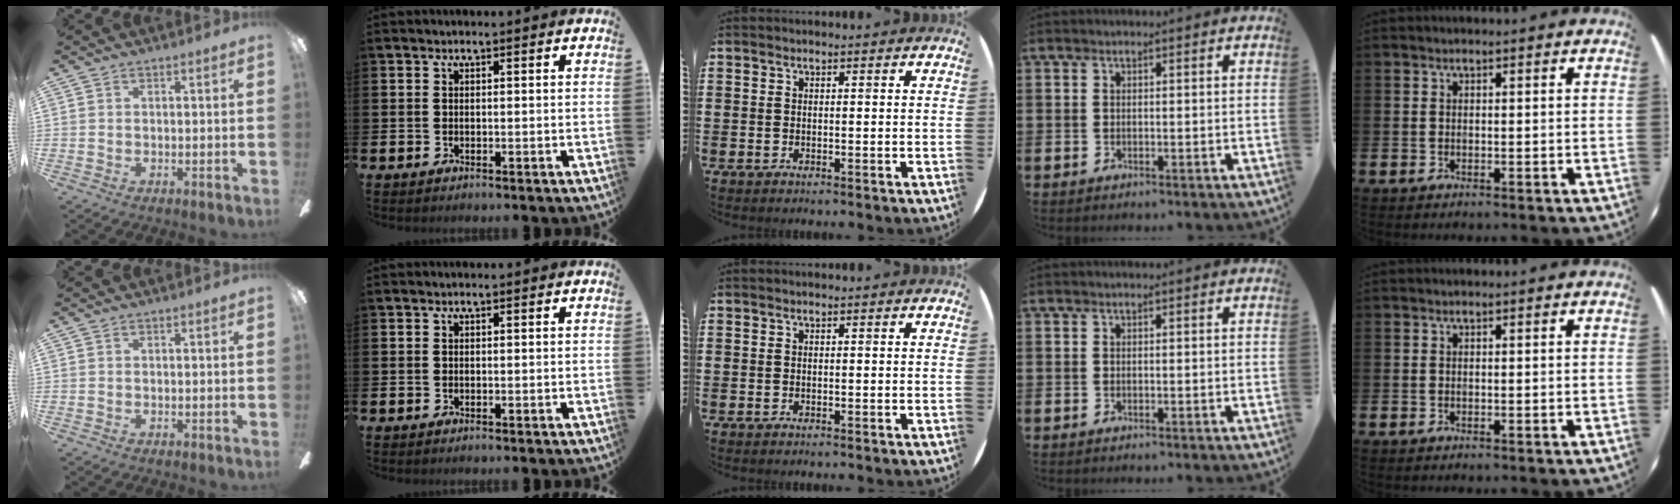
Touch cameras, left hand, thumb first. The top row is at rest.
{}